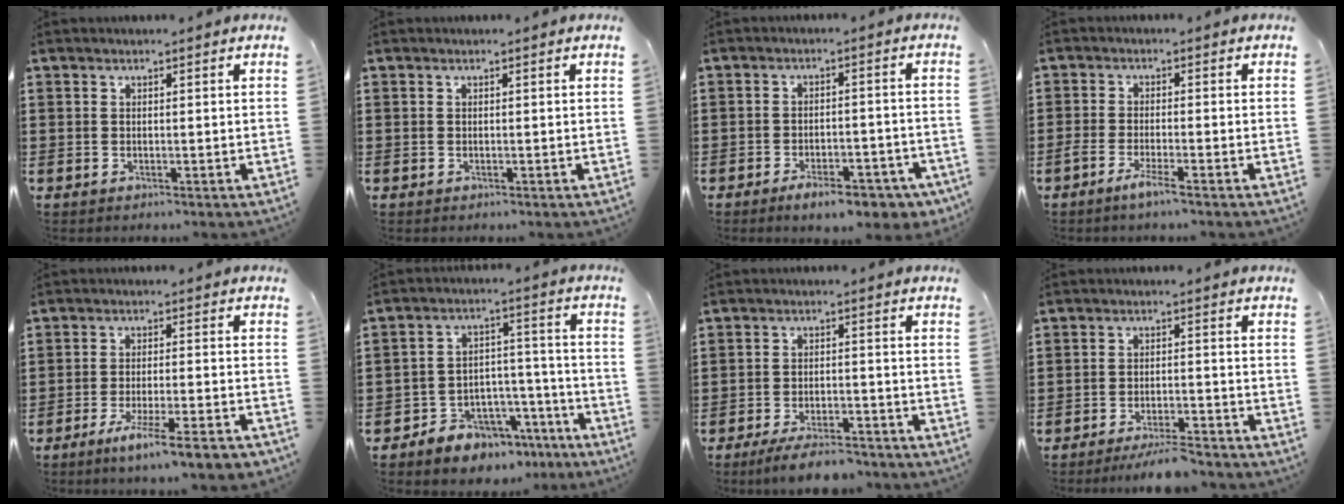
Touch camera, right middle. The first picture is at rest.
{"total": 0.0}
{"total": 6.4, "force": [-5.0, 1.8, 3.5], "torque": [-0.056, 0.005, -0.089]}
{"total": 3.1, "force": [-2.0, -0.1, 2.3], "torque": [-0.054, -0.008, -0.040]}
{"total": 6.4, "force": [-4.9, 0.0, 4.0], "torque": [-0.067, -0.009, -0.087]}
{"total": 6.4, "force": [-5.5, 3.1, 0.2], "torque": [-0.006, 0.024, -0.106]}
{"total": 5.1, "force": [-4.7, 0.7, 2.1], "torque": [-0.038, -0.001, -0.090]}
{"total": 4.3, "force": [-4.0, 0.2, 1.5], "torque": [-0.025, 0.002, -0.077]}